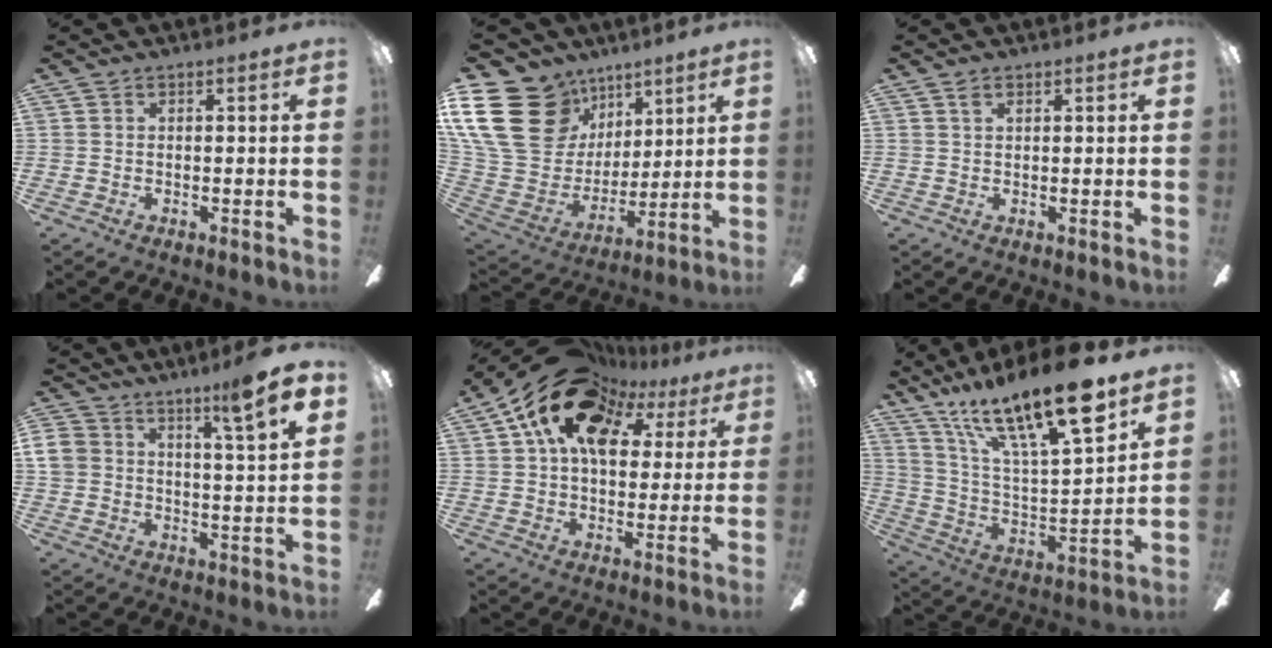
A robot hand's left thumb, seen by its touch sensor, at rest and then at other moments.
{"total": 25.6, "force": [11.0, 19.1, 13.1], "torque": [-0.278, -0.049, 0.227]}
{"total": 1.6, "force": [1.0, 0.9, 0.8], "torque": [-0.011, -0.003, 0.018]}
{"total": 12.7, "force": [8.0, 4.7, 8.6], "torque": [-0.132, -0.034, 0.136]}
{"total": 18.8, "force": [10.3, 11.4, 11.0], "torque": [-0.206, -0.036, 0.187]}
{"total": 22.7, "force": [16.0, 5.6, 15.1], "torque": [-0.264, -0.102, 0.260]}